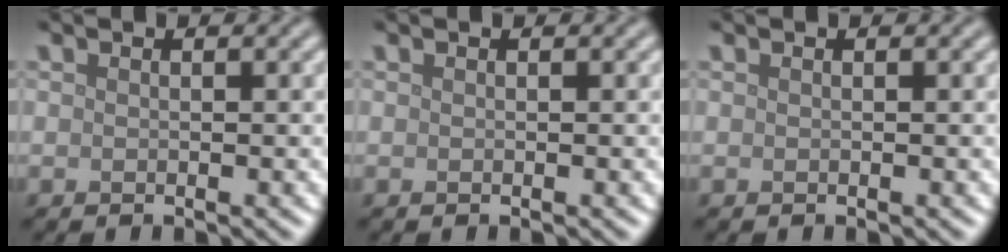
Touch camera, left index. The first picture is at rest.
{"total": 0.0}
{"total": 0.0}